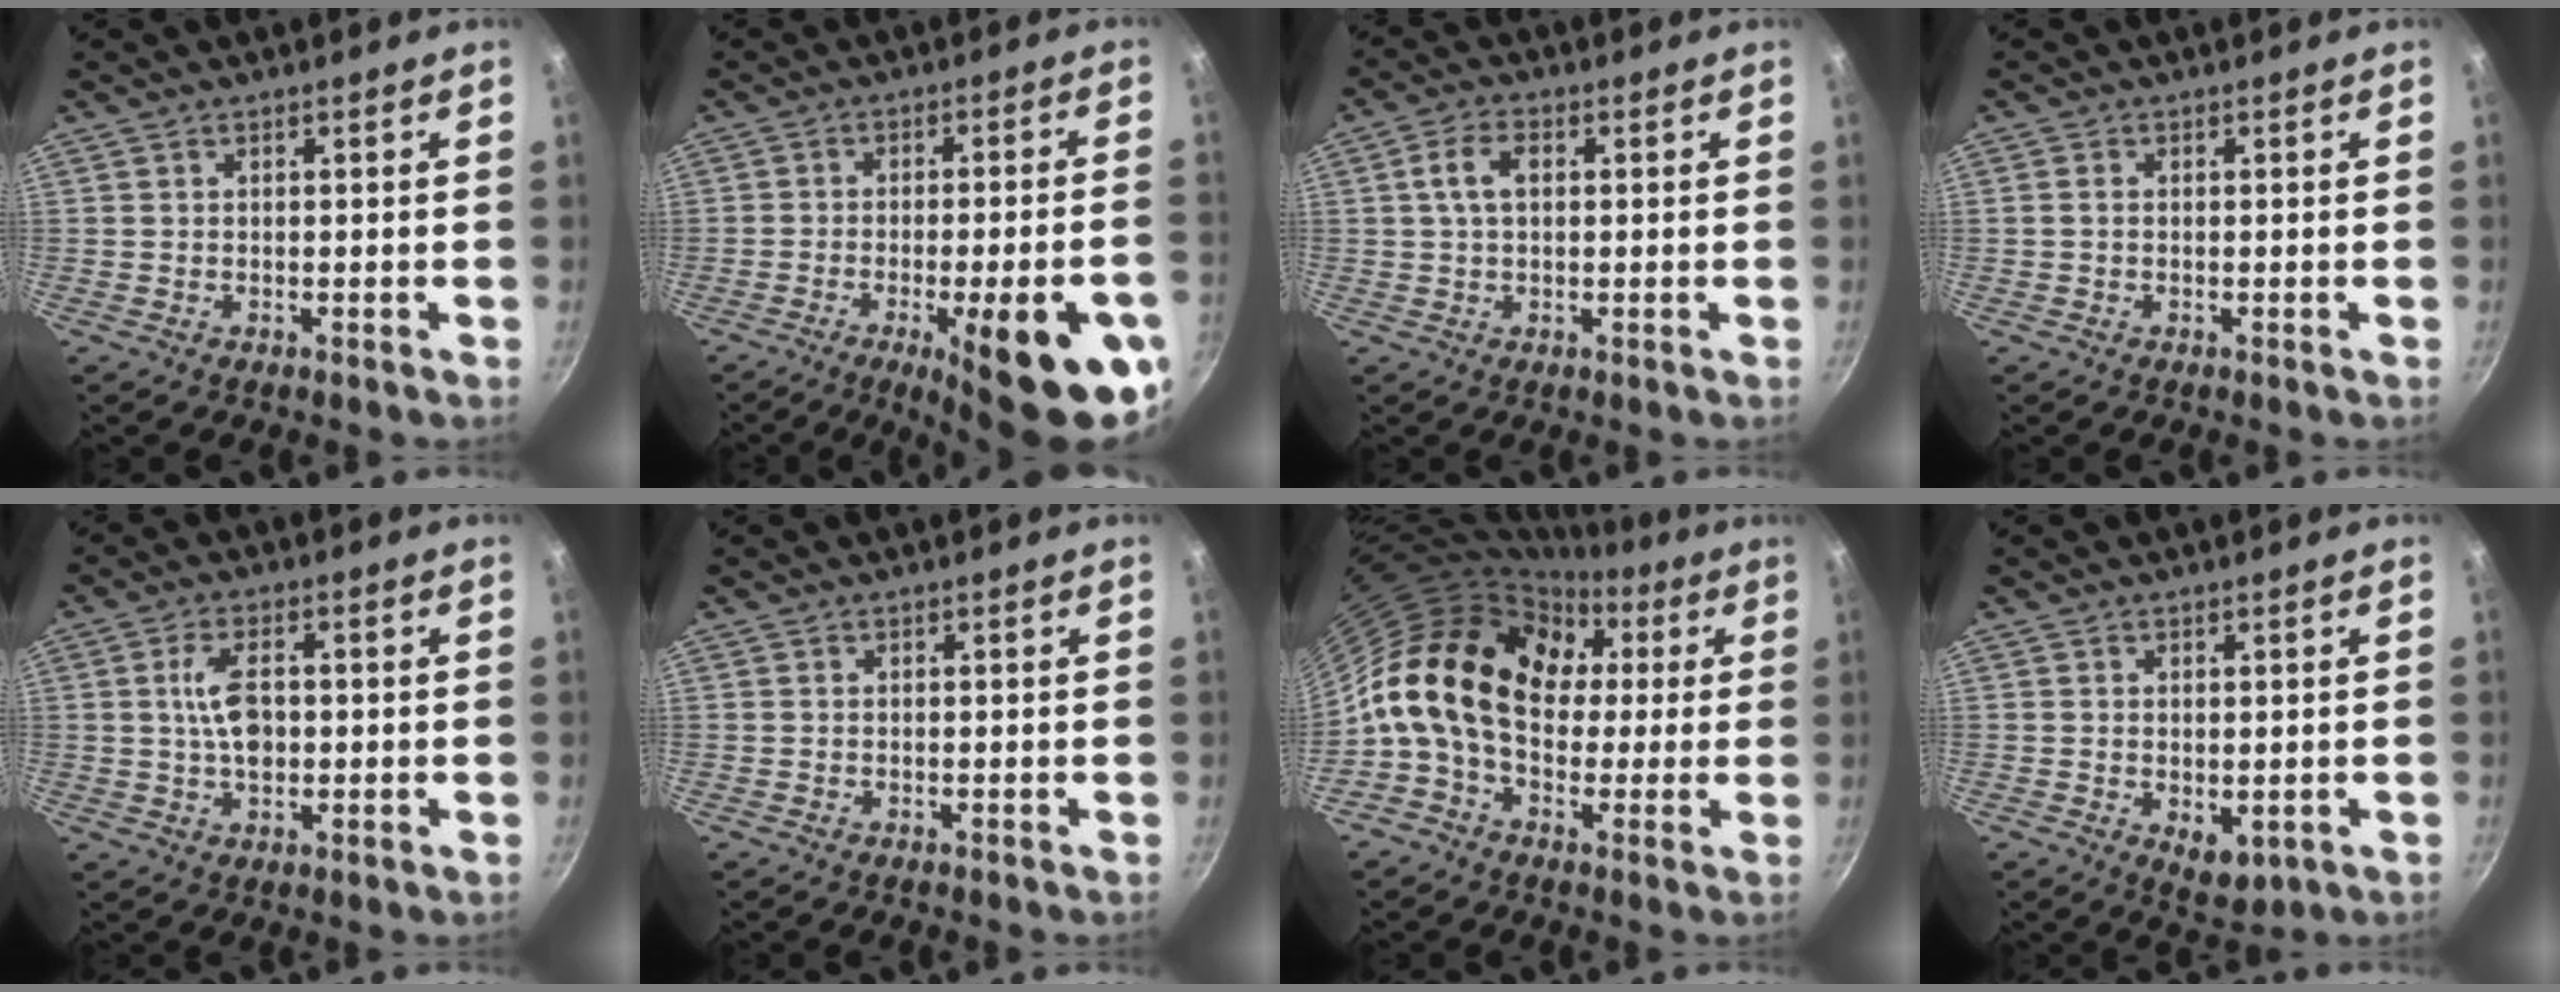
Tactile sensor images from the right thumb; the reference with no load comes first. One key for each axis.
{"total": 19.7, "fx": -7.9, "fy": 4.8, "fz": 17.4, "tx": -0.206, "ty": 0.024, "tz": -0.100}
{"total": 5.2, "fx": 0.9, "fy": 3.2, "fz": 4.0, "tx": -0.073, "ty": 0.011, "tz": 0.014}
{"total": 0.9, "fx": 0.0, "fy": 0.7, "fz": 0.6, "tx": -0.012, "ty": 0.004, "tz": -0.002}
{"total": 7.0, "fx": 0.4, "fy": 3.8, "fz": 5.9, "tx": -0.102, "ty": 0.008, "tz": 0.005}
{"total": 0.0}
{"total": 18.8, "fx": 1.9, "fy": 13.5, "fz": 13.0, "tx": -0.193, "ty": 0.039, "tz": 0.011}
{"total": 4.8, "fx": -0.6, "fy": 3.1, "fz": 3.7, "tx": -0.046, "ty": -0.011, "tz": 0.000}